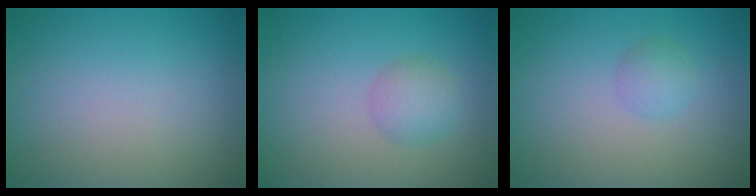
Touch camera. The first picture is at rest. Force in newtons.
{"total": 2.2, "press": 2.2, "slide": 0.1}
{"total": 1.4, "press": 1.4, "slide": 0.1}